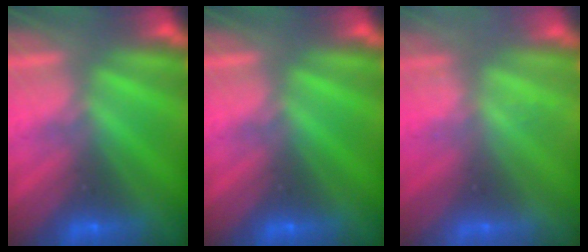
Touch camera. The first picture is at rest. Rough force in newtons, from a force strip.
{"total": 0.0}
{"total": 2.2}